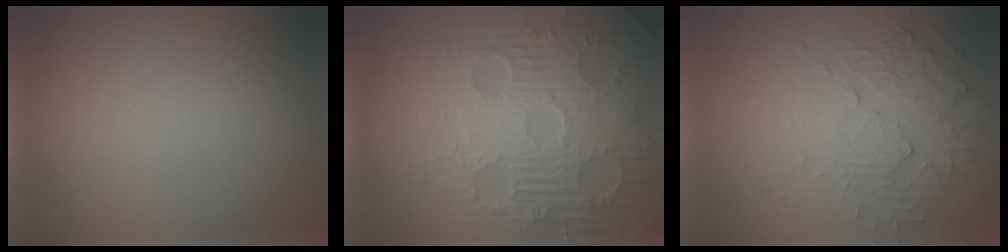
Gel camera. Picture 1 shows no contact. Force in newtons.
{"total": 9.2, "press": 6.5, "slide": 6.5}
{"total": 4.9, "press": 3.3, "slide": 3.6}